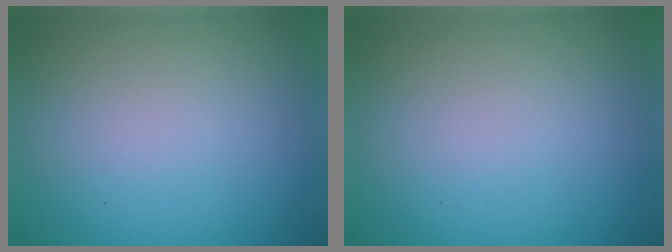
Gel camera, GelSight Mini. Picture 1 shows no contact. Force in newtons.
{"total": 0.0}